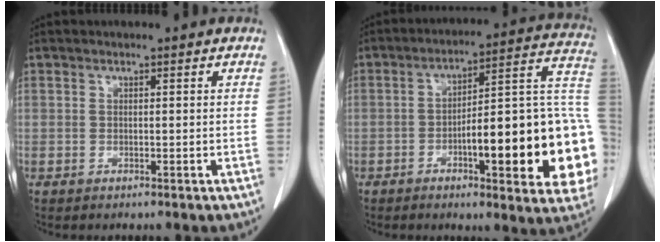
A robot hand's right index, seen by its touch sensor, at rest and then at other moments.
{"total": 23.7, "force": [-5.4, 4.6, 22.6], "torque": [-0.214, 0.029, -0.060]}